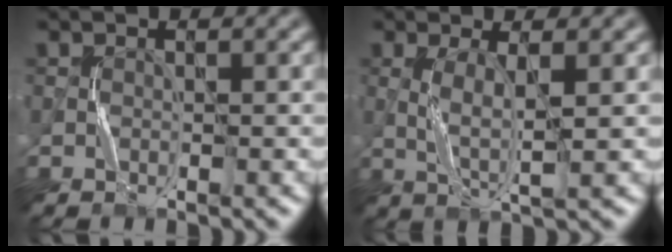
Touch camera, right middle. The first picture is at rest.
{"total": 3.2, "force": [0.5, 0.5, 3.1], "torque": [-0.068, 0.000, 0.012]}